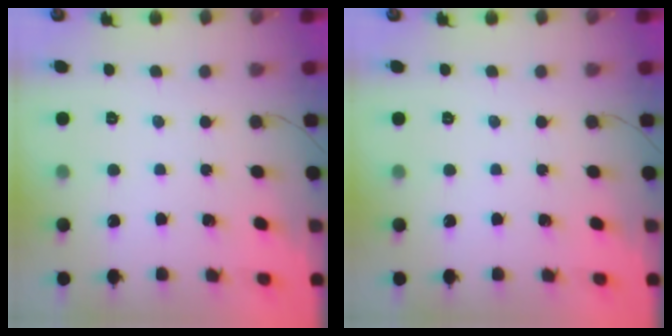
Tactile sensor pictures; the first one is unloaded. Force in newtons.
{"total": 0.0}